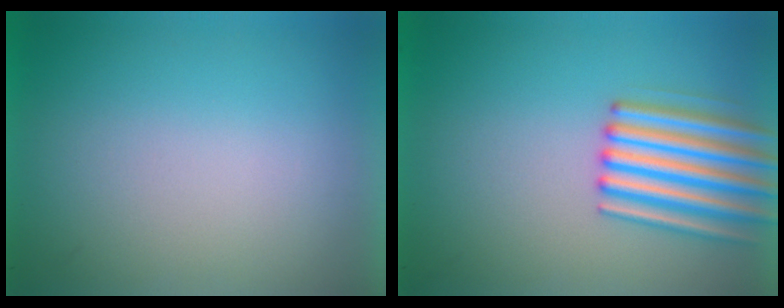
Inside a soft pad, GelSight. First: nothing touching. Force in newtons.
{"total": 4.7}